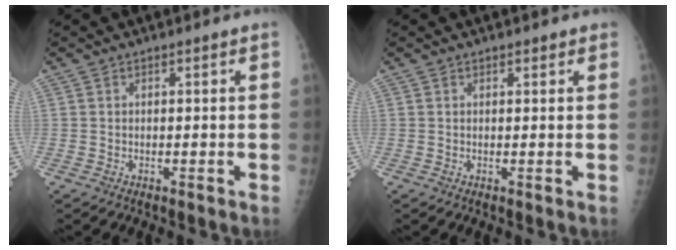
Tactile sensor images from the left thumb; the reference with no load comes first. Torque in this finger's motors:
{"motor_torque": [-0.24, -0.07, -0.19, -0.30, 0.03]}